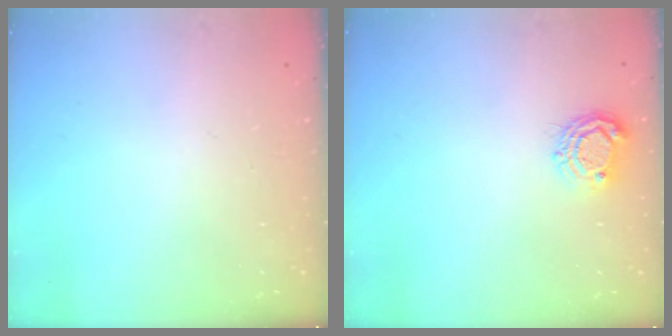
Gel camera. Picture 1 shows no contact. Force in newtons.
{"total": 7.0, "press": 7.0, "slide": 0.5}